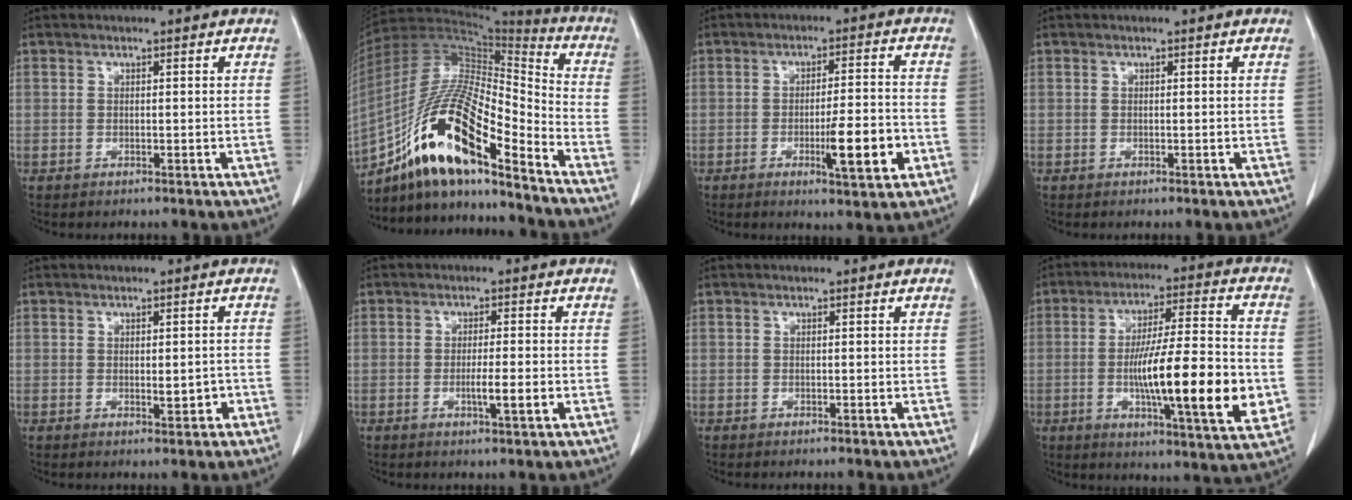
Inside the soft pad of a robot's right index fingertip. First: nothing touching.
{"total": 18.5, "force": [-12.1, 3.2, 13.7], "torque": [-0.267, 0.005, -0.214]}
{"total": 8.5, "force": [-3.0, 0.9, 7.9], "torque": [-0.118, -0.007, -0.042]}
{"total": 0.0}
{"total": 2.3, "force": [-0.7, 0.9, 2.0], "torque": [-0.026, 0.000, -0.005]}
{"total": 3.8, "force": [-1.2, 0.0, 3.6], "torque": [-0.061, -0.005, -0.017]}
{"total": 0.0}
{"total": 18.5, "force": [-3.2, 1.8, 18.2], "torque": [-0.275, -0.010, -0.048]}